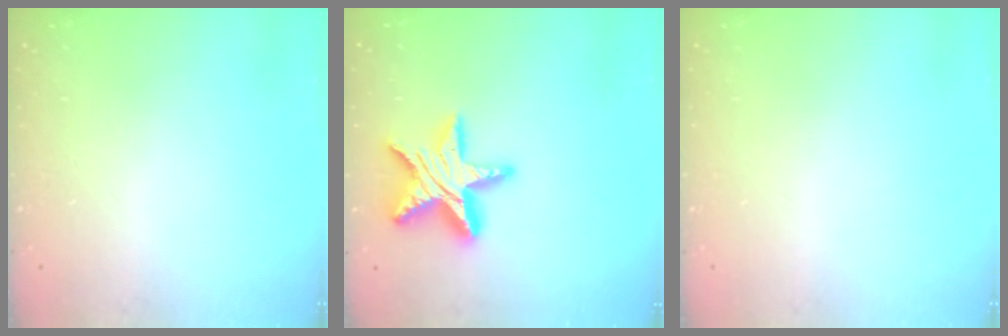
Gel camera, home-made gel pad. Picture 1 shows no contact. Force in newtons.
{"total": 16.9, "press": 16.8, "slide": 1.3}
{"total": 0.0}